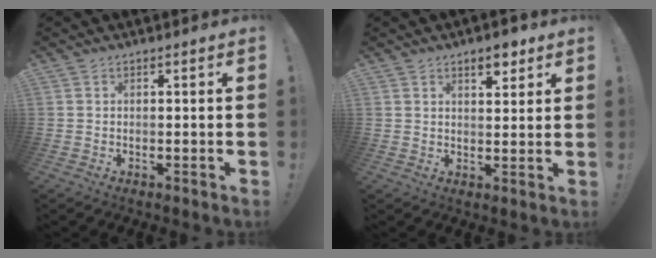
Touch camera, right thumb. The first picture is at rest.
{"total": 5.2, "force": [3.5, 2.6, 2.9], "torque": [-0.028, -0.013, 0.058]}